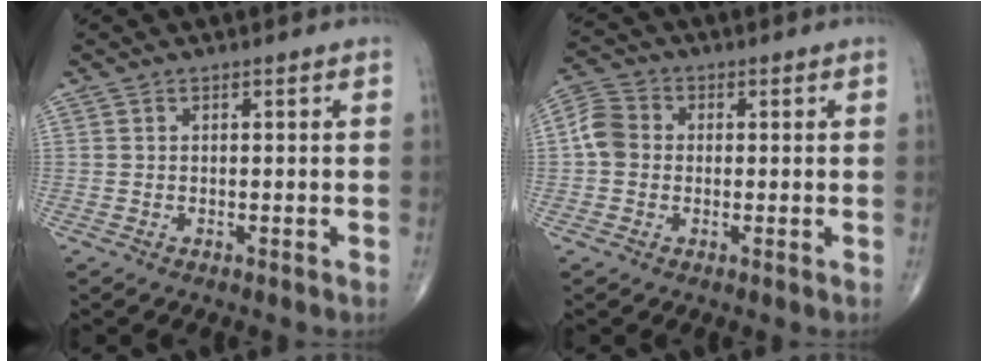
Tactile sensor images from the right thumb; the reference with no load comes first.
{"total": 5.5, "force": [-0.3, 4.7, 2.9], "torque": [-0.045, 0.015, -0.017]}